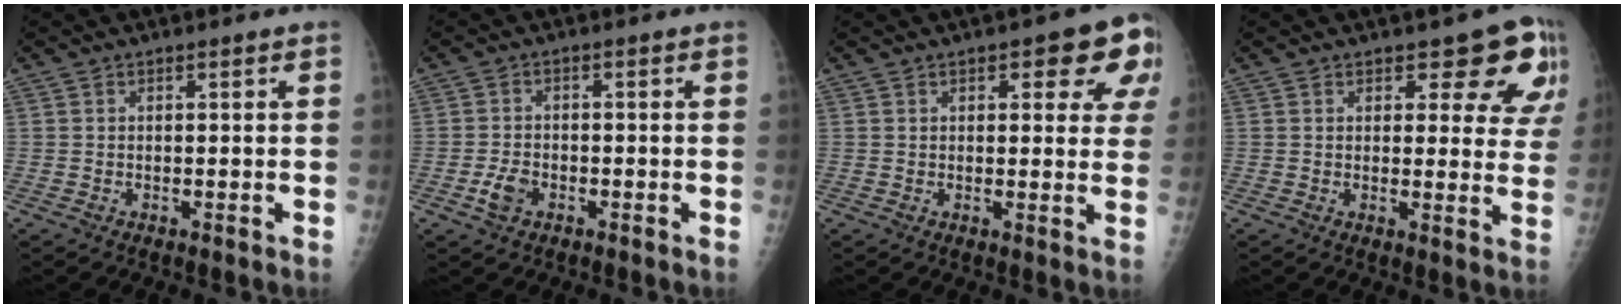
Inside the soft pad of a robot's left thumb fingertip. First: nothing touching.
{"total": 3.5, "force": [-1.8, 2.2, 2.0], "torque": [-0.039, 0.009, -0.031]}
{"total": 10.3, "force": [4.4, 4.1, 8.4], "torque": [-0.059, -0.009, 0.043]}
{"total": 9.7, "force": [6.0, 4.6, 6.2], "torque": [-0.026, -0.035, 0.065]}